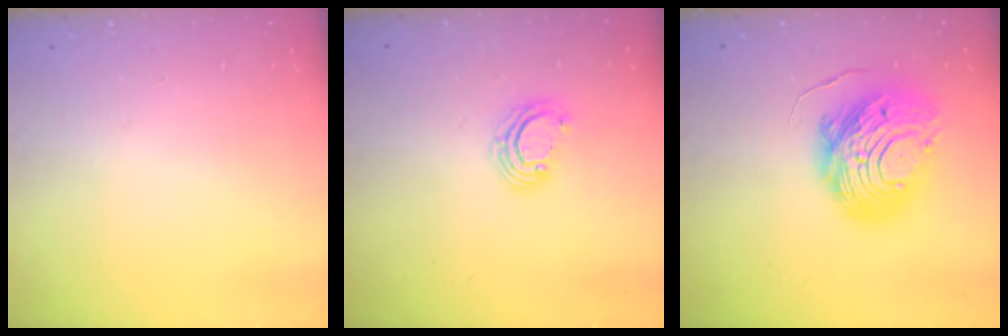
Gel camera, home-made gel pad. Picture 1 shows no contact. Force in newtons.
{"total": 3.6, "press": 3.6, "slide": 0.2}
{"total": 15.4, "press": 15.3, "slide": 1.4}